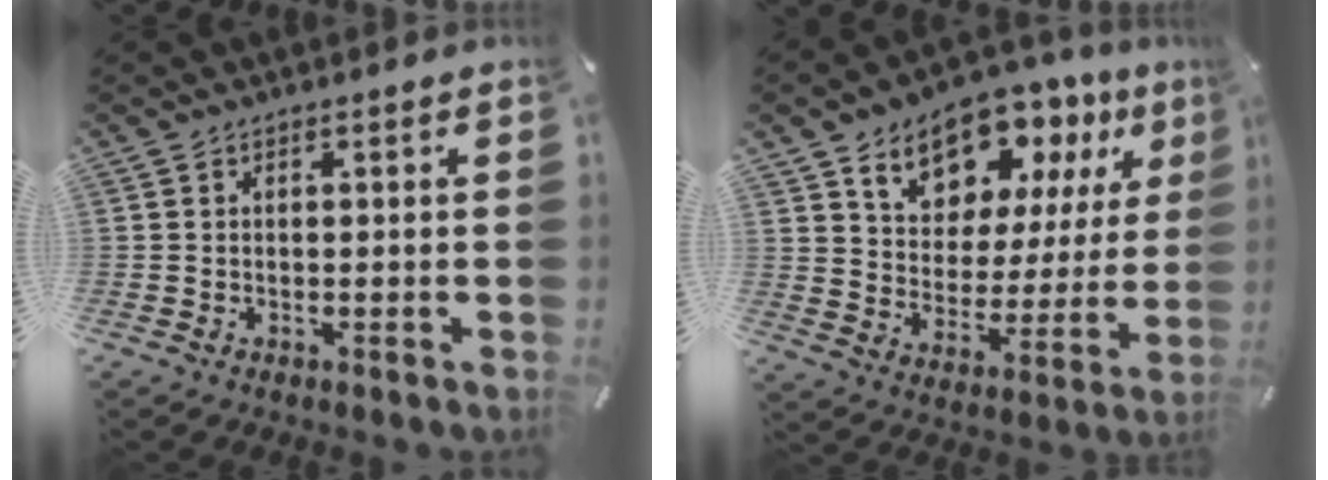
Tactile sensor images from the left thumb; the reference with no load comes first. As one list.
[{"total": 12.8, "force": [10.3, 7.0, 2.7], "torque": [-0.062, -0.088, 0.187]}]